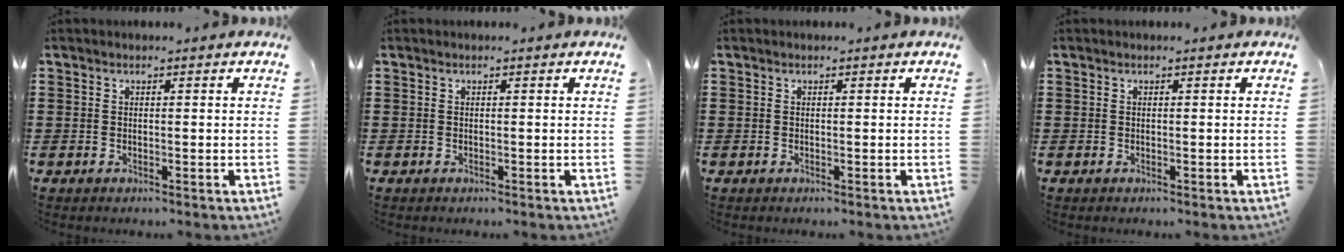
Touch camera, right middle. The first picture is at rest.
{"total": 0.0}
{"total": 0.0}
{"total": 0.0}